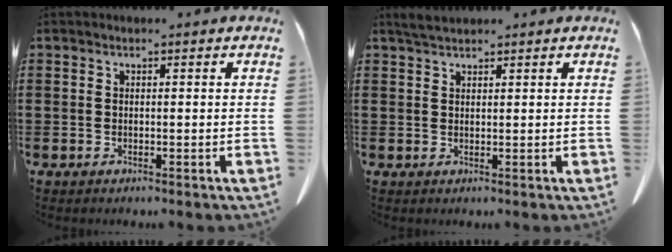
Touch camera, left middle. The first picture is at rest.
{"total": 1.9, "force": [1.7, 0.5, 0.7], "torque": [-0.019, 0.003, 0.033]}